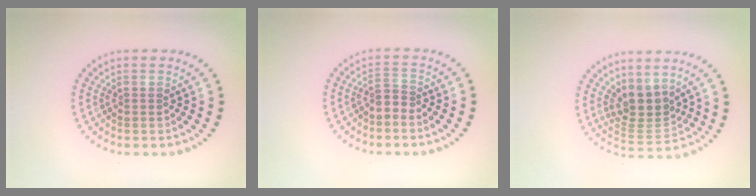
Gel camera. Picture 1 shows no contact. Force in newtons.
{"total": 1.7, "press": 1.3, "slide": 1.2}
{"total": 3.5, "press": 2.9, "slide": 2.0}